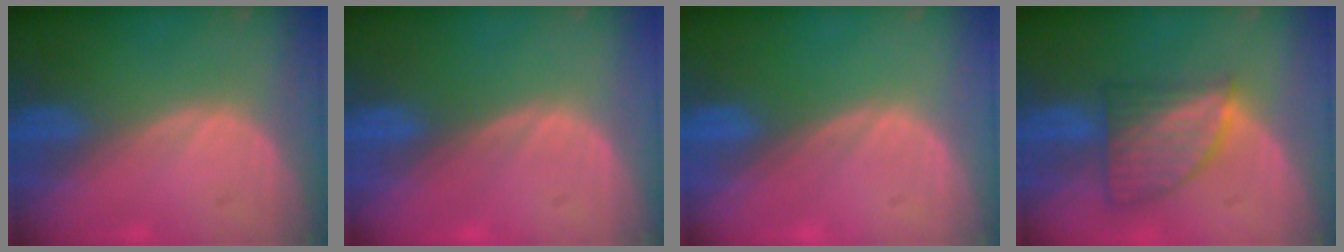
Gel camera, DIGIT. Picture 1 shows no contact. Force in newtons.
{"total": 0.0}
{"total": 0.0}
{"total": 7.4, "press": 6.7, "slide": 3.3}